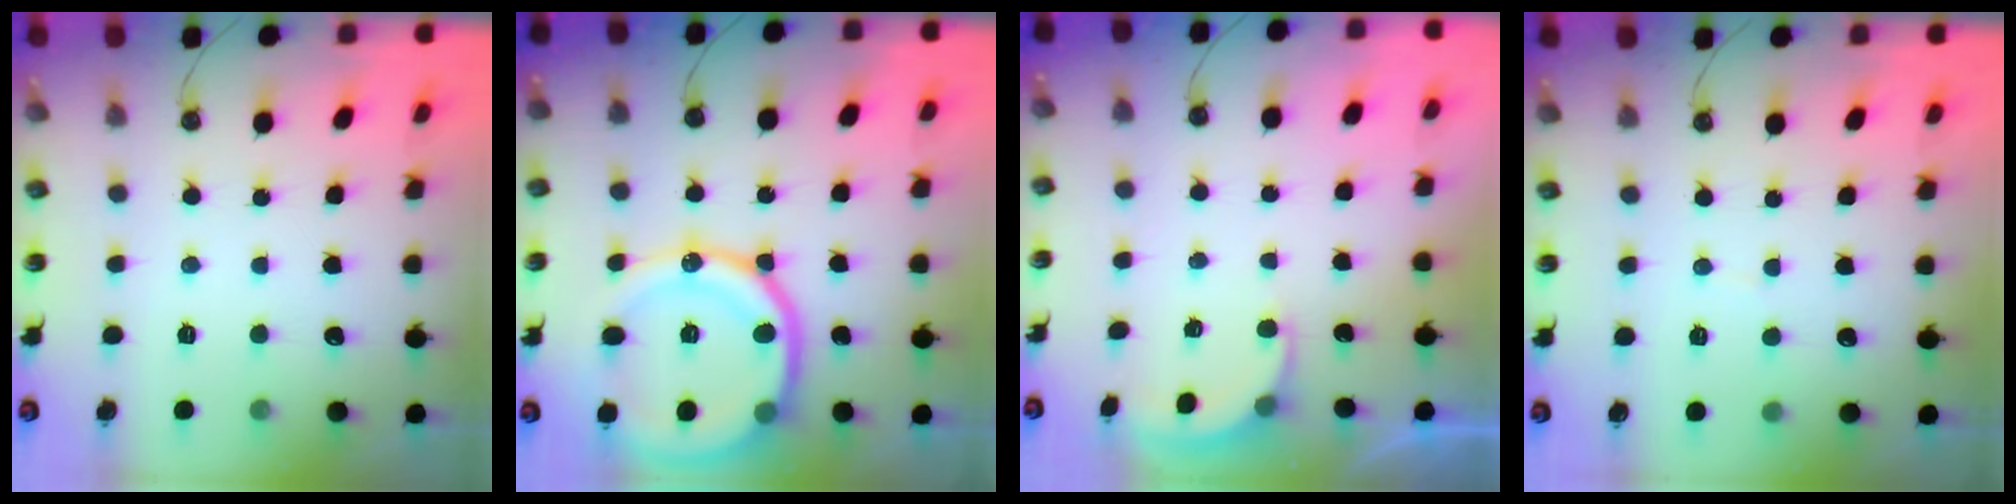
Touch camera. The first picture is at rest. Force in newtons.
{"total": 21.9, "press": 21.8, "slide": 2.5}
{"total": 3.3, "press": 3.1, "slide": 1.2}
{"total": 2.3, "press": 2.3, "slide": 0.3}